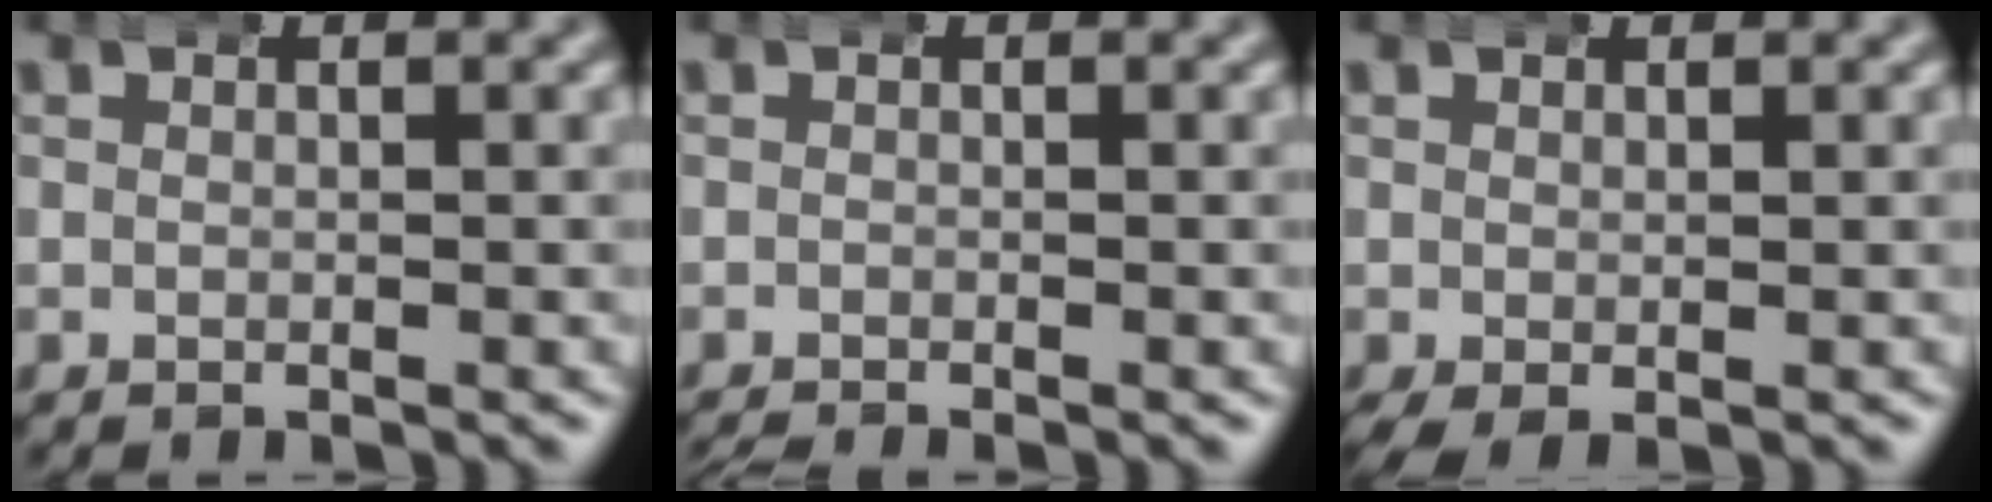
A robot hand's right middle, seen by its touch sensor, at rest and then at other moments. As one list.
[{"total": 1.1, "force": [-1.1, -0.1, 0.1], "torque": [-0.005, -0.009, -0.014]}, {"total": 1.7, "force": [-0.8, 0.7, 1.3], "torque": [-0.025, -0.015, -0.002]}]